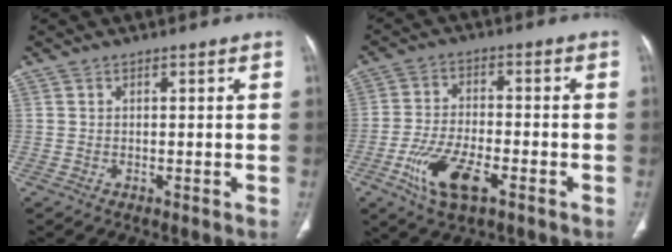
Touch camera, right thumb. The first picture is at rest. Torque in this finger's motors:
{"motor_torque": [1.43, 1.11, 0.83, -1.02, 0.19]}